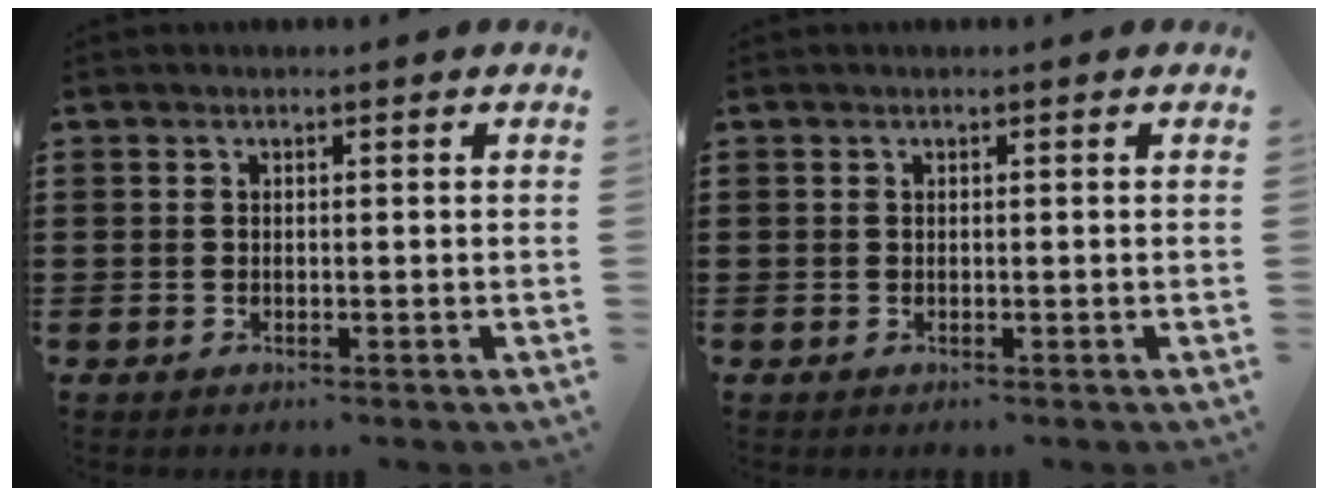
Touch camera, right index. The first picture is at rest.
{"total": 0.0}